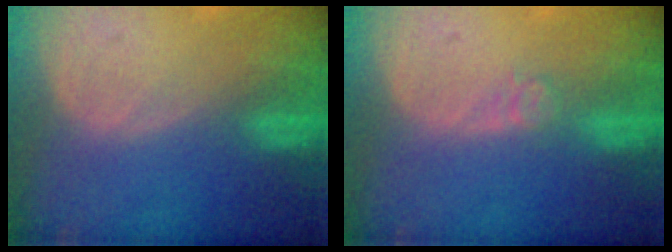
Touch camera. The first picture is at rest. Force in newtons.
{"total": 2.4, "press": 2.0, "slide": 1.3}